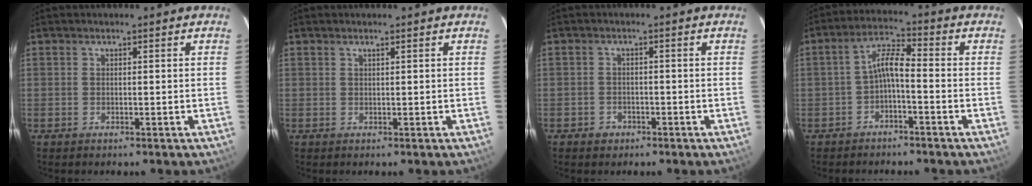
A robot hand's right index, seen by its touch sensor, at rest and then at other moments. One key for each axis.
{"total": 0.5, "fx": 0.4, "fy": -0.1, "fz": 0.3, "tx": -0.005, "ty": 0.003, "tz": 0.007}
{"total": 2.7, "fx": -1.5, "fy": 2.1, "fz": 0.5, "tx": -0.014, "ty": 0.005, "tz": -0.022}
{"total": 4.7, "fx": -2.0, "fy": 1.2, "fz": 4.1, "tx": -0.089, "ty": 0.019, "tz": -0.037}